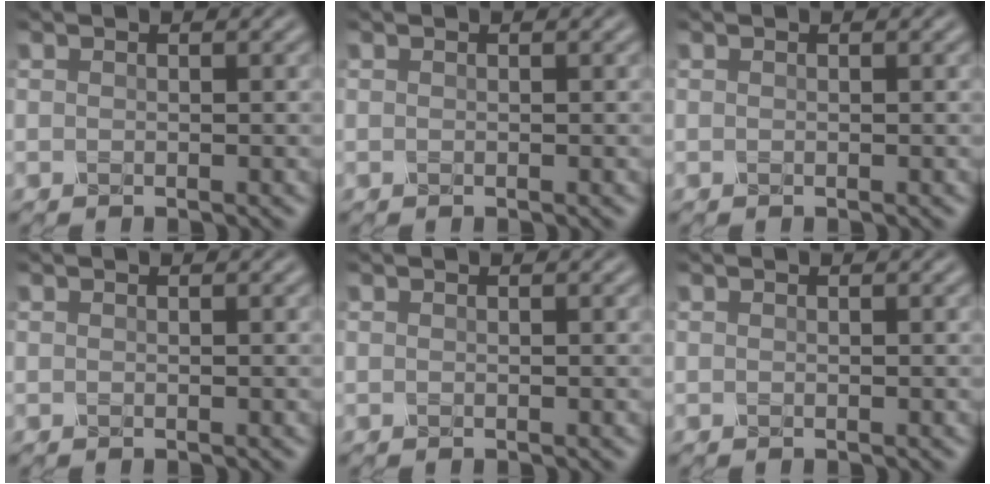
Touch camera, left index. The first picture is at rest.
{"total": 0.0}
{"total": 0.0}
{"total": 0.0}
{"total": 0.0}
{"total": 0.0}